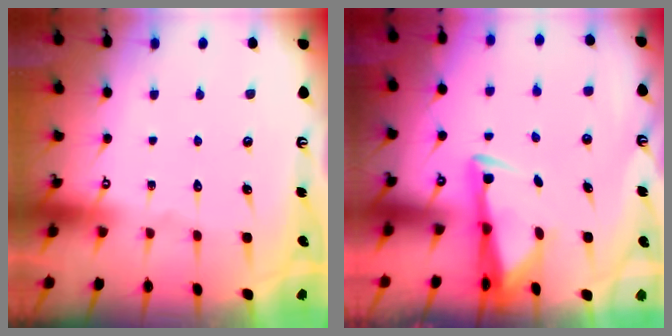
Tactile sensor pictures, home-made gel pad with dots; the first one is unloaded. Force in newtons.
{"total": 2.9, "press": 2.7, "slide": 0.9}